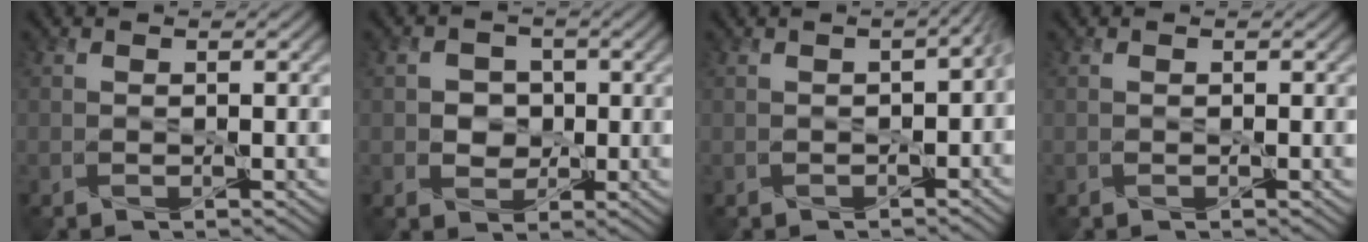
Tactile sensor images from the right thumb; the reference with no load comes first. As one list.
[{"total": 3.5, "force": [0.2, 3.3, 1.2], "torque": [-0.032, 0.002, -0.002]}, {"total": 2.6, "force": [-1.0, 1.5, 1.9], "torque": [-0.025, -0.009, -0.014]}, {"total": 0.0}]